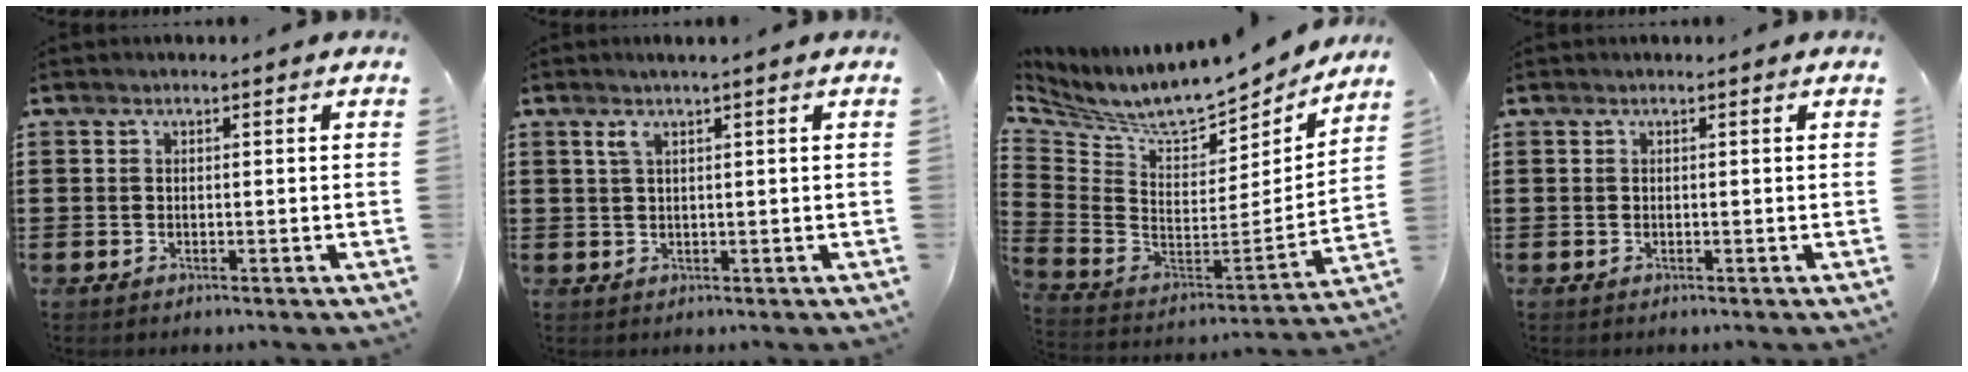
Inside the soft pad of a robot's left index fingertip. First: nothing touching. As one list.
[{"total": 2.0, "force": [0.9, 0.1, 1.8], "torque": [-0.039, 0.001, 0.016]}, {"total": 7.5, "force": [6.8, 1.4, 3.1], "torque": [-0.089, -0.064, 0.109]}, {"total": 0.0}]